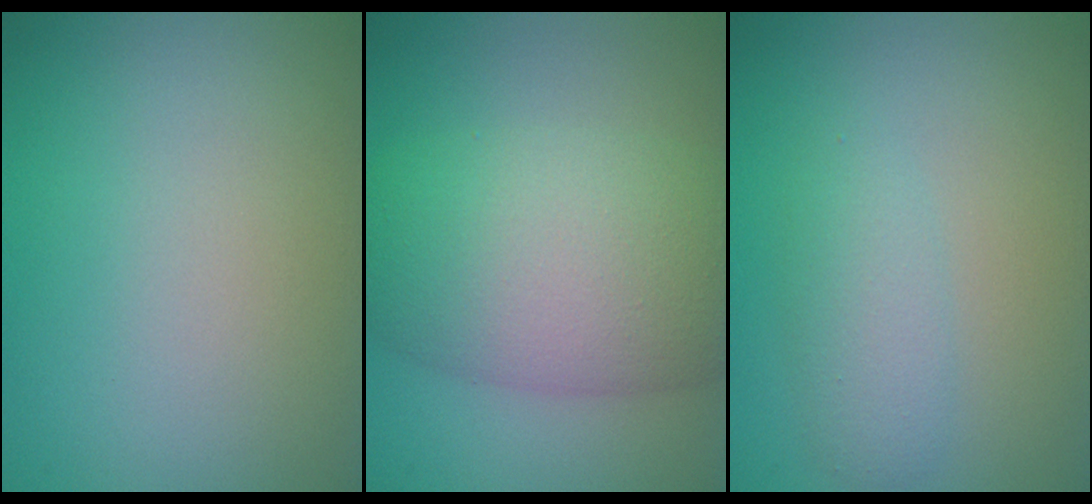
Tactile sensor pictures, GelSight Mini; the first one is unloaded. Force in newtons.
{"total": 9.2, "press": 9.2, "slide": 0.2}
{"total": 2.2, "press": 2.2, "slide": 0.0}